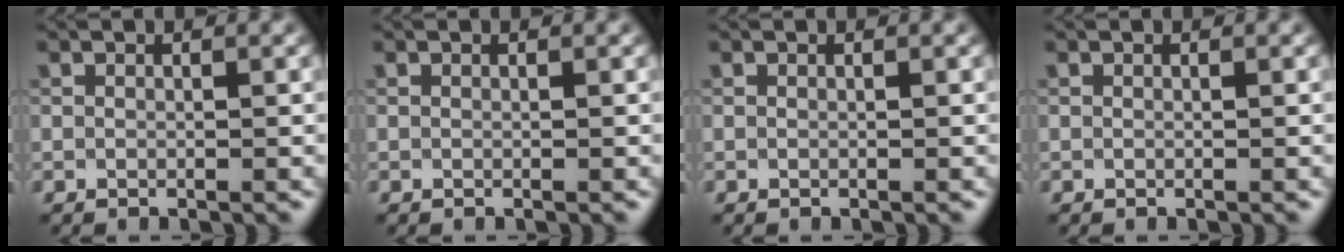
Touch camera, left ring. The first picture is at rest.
{"total": 0.0}
{"total": 0.0}
{"total": 0.0}